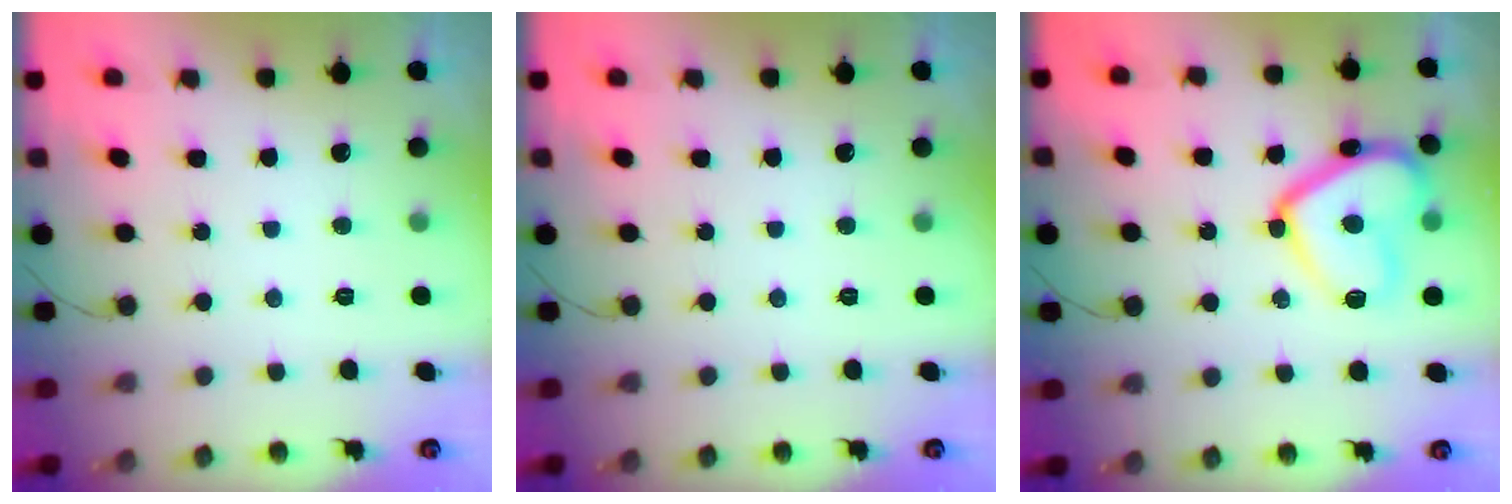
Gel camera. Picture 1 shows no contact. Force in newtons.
{"total": 0.0}
{"total": 16.3, "press": 16.2, "slide": 1.3}